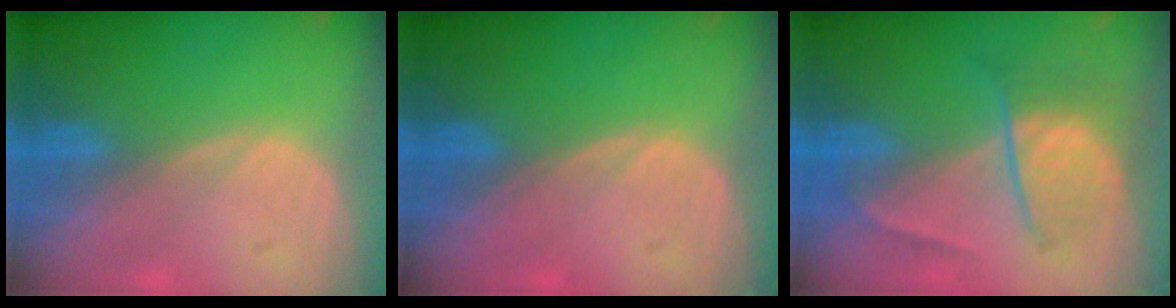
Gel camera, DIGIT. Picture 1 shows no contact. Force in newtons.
{"total": 0.0}
{"total": 6.6, "press": 6.2, "slide": 2.4}